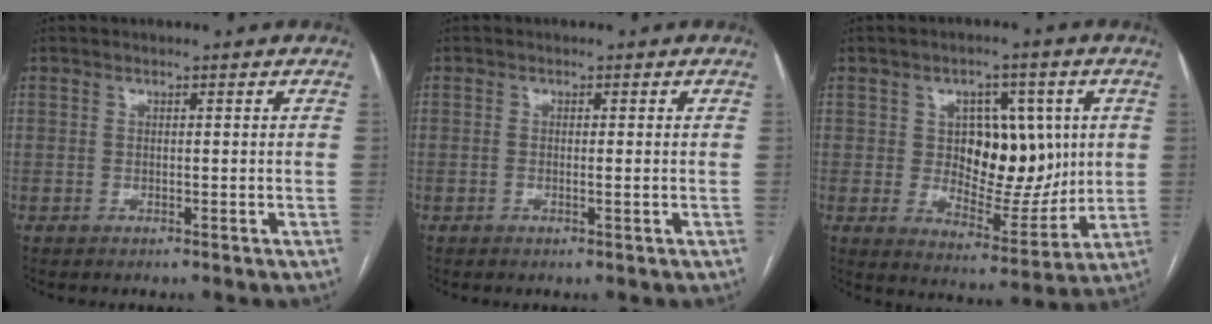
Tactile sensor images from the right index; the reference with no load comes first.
{"total": 0.9, "force": [-0.2, 0.1, 0.9], "torque": [-0.017, -0.002, -0.002]}
{"total": 11.9, "force": [2.0, 7.0, 9.5], "torque": [-0.136, 0.010, 0.043]}